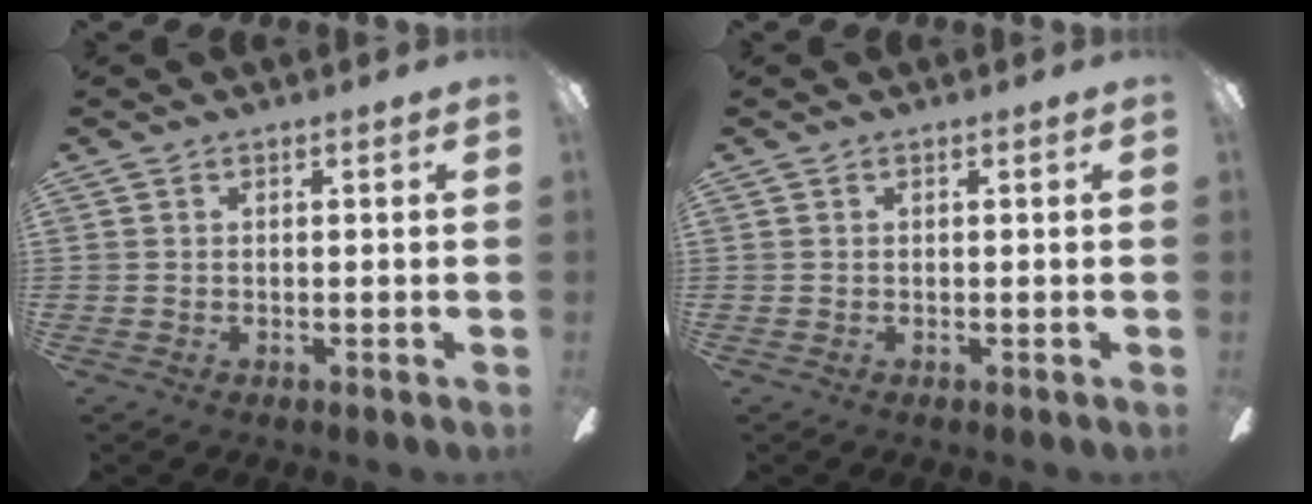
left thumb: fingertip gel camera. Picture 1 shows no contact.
{"total": 0.0}